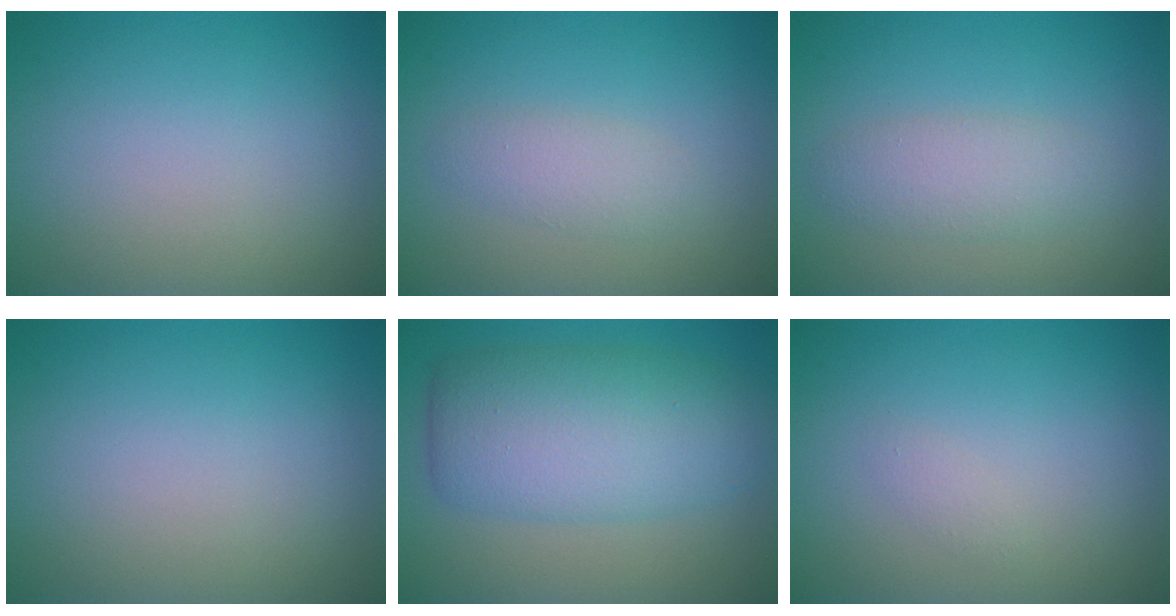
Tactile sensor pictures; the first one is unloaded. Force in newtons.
{"total": 1.9, "press": 1.9, "slide": 0.0}
{"total": 2.6, "press": 2.6, "slide": 0.0}
{"total": 0.0}
{"total": 8.0, "press": 8.0, "slide": 0.1}
{"total": 0.6, "press": 0.6, "slide": 0.1}